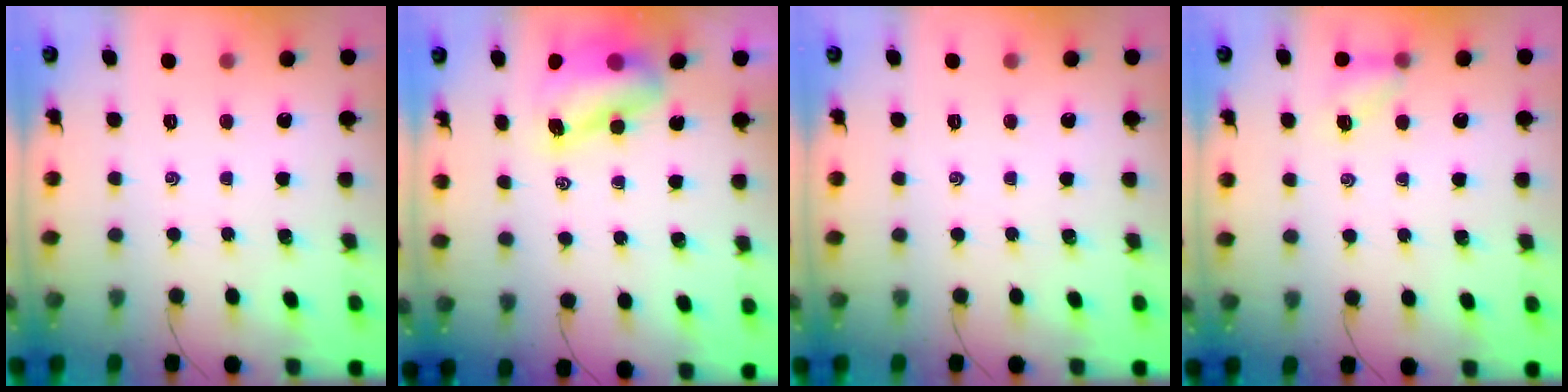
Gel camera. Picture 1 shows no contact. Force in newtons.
{"total": 8.0, "press": 7.9, "slide": 1.4}
{"total": 0.0}
{"total": 5.6, "press": 5.4, "slide": 1.7}